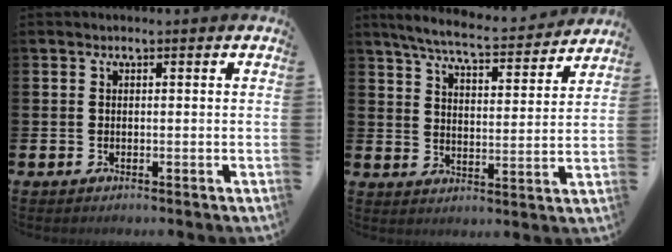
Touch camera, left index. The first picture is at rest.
{"total": 6.9, "force": [6.4, 0.7, 2.3], "torque": [-0.063, -0.043, 0.108]}